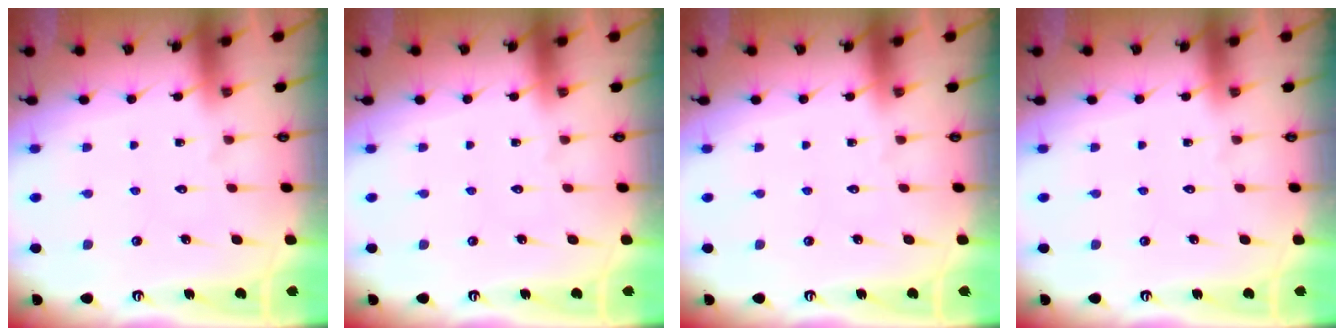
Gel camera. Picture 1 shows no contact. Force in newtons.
{"total": 0.0}
{"total": 0.0}
{"total": 0.0}